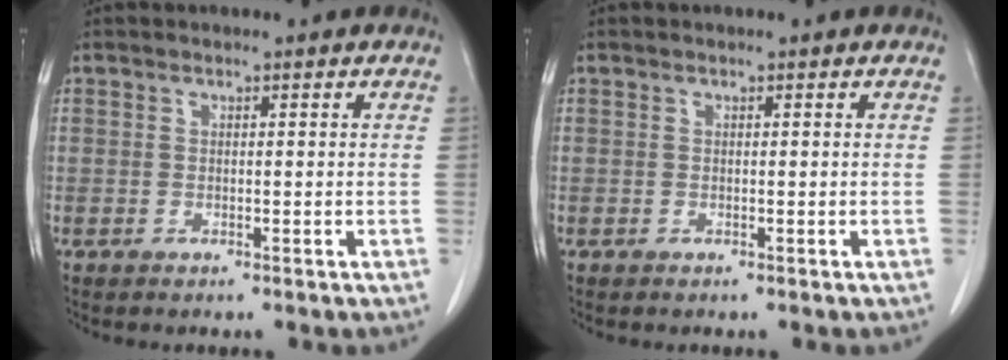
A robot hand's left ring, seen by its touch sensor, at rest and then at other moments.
{"total": 0.0}